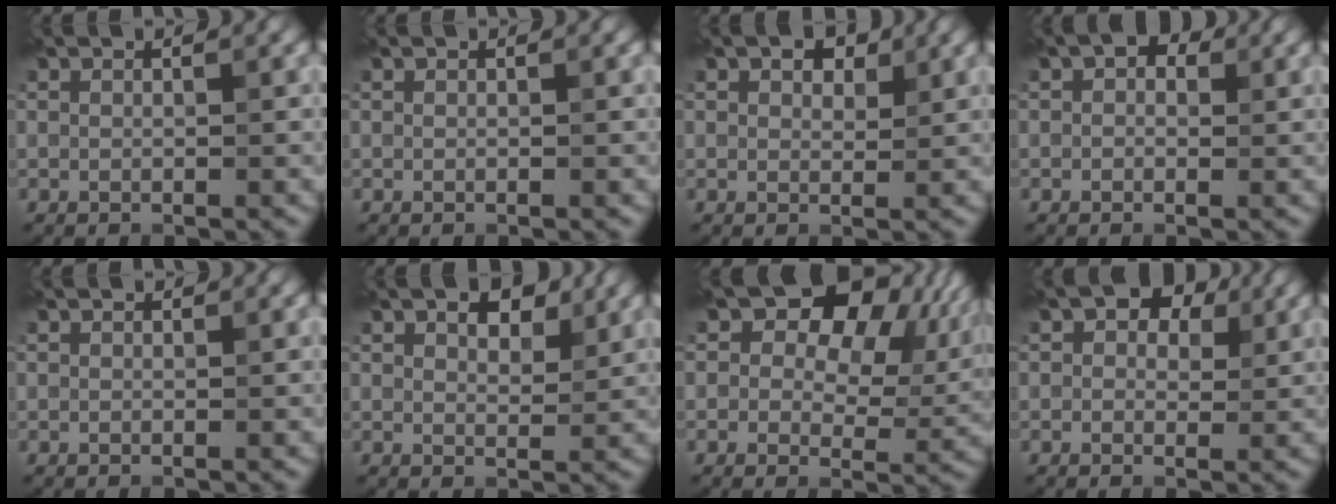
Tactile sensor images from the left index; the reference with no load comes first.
{"total": 0.0}
{"total": 2.8, "force": [1.7, 1.5, 1.7], "torque": [-0.024, 0.000, 0.025]}
{"total": 2.1, "force": [0.7, 1.4, 1.4], "torque": [-0.011, 0.003, 0.000]}
{"total": 0.0}
{"total": 4.1, "force": [2.4, 1.9, 2.7], "torque": [-0.034, 0.003, 0.034]}
{"total": 10.6, "force": [3.9, 6.8, 7.1], "torque": [-0.079, -0.002, 0.053]}
{"total": 4.1, "force": [1.7, 2.7, 2.6], "torque": [-0.019, 0.005, 0.008]}